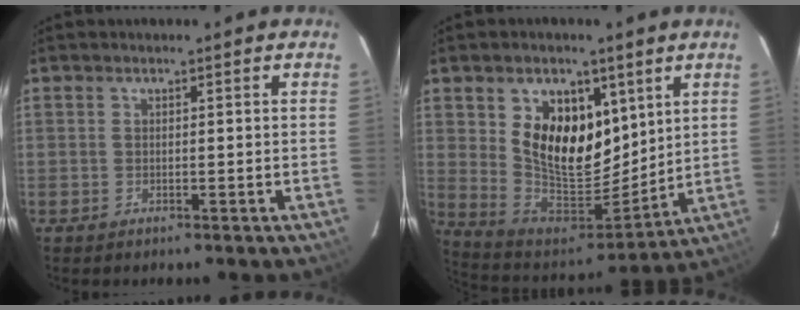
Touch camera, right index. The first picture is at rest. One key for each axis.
{"total": 16.1, "fx": 6.1, "fy": 10.5, "fz": 10.6, "tx": -0.202, "ty": -0.006, "tz": 0.126}